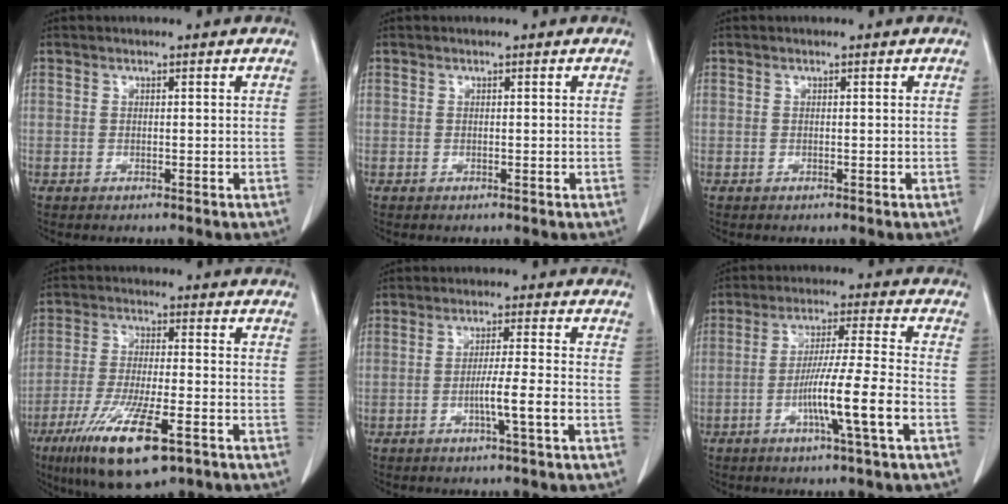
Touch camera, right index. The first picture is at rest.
{"total": 0.0}
{"total": 0.0}
{"total": 14.6, "force": [-8.2, 2.9, 11.7], "torque": [-0.222, -0.033, -0.139]}
{"total": 5.1, "force": [-1.8, -0.7, 4.8], "torque": [-0.080, -0.005, -0.032]}
{"total": 10.3, "force": [-3.7, -1.1, 9.5], "torque": [-0.171, -0.004, -0.066]}